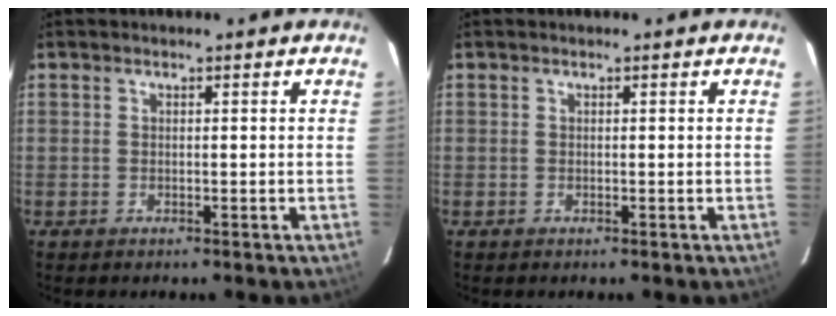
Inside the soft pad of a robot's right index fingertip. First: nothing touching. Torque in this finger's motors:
{"motor_torque": [0.00, 0.00, 0.01, 0.01]}